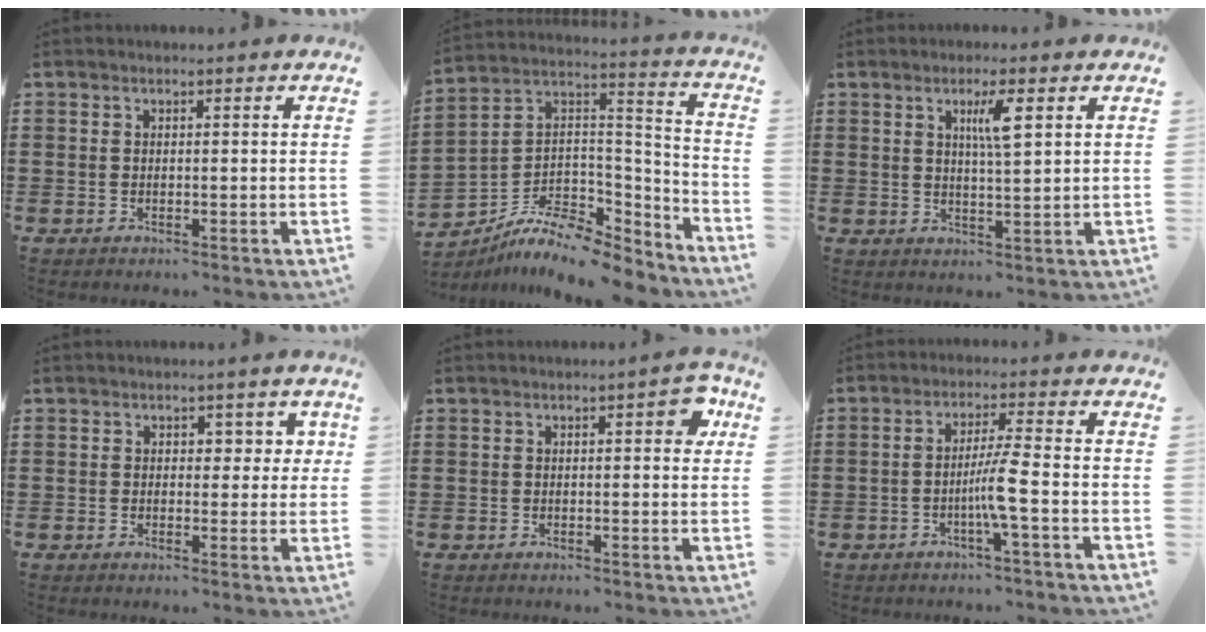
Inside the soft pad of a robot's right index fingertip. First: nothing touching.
{"total": 9.6, "force": [-7.9, 3.6, 4.2], "torque": [-0.083, 0.011, -0.153]}
{"total": 4.2, "force": [1.7, 0.5, 3.8], "torque": [-0.073, 0.000, 0.024]}
{"total": 2.5, "force": [1.0, 2.0, 1.2], "torque": [-0.008, 0.000, 0.009]}
{"total": 3.4, "force": [1.1, 1.0, 3.1], "torque": [-0.040, -0.004, 0.011]}
{"total": 4.9, "force": [-1.7, -0.8, 4.6], "torque": [-0.088, -0.012, -0.037]}